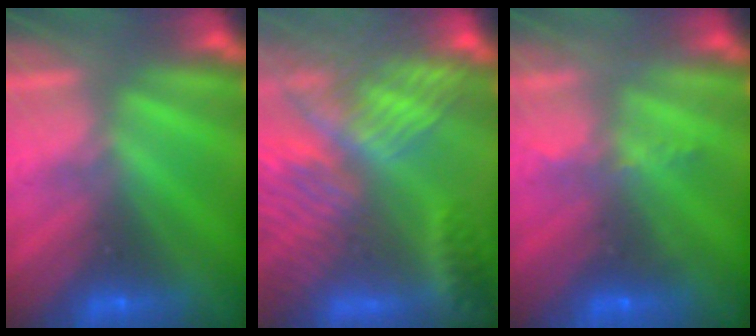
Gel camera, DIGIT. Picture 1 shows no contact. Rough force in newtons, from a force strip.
{"total": 7.9}
{"total": 2.3}